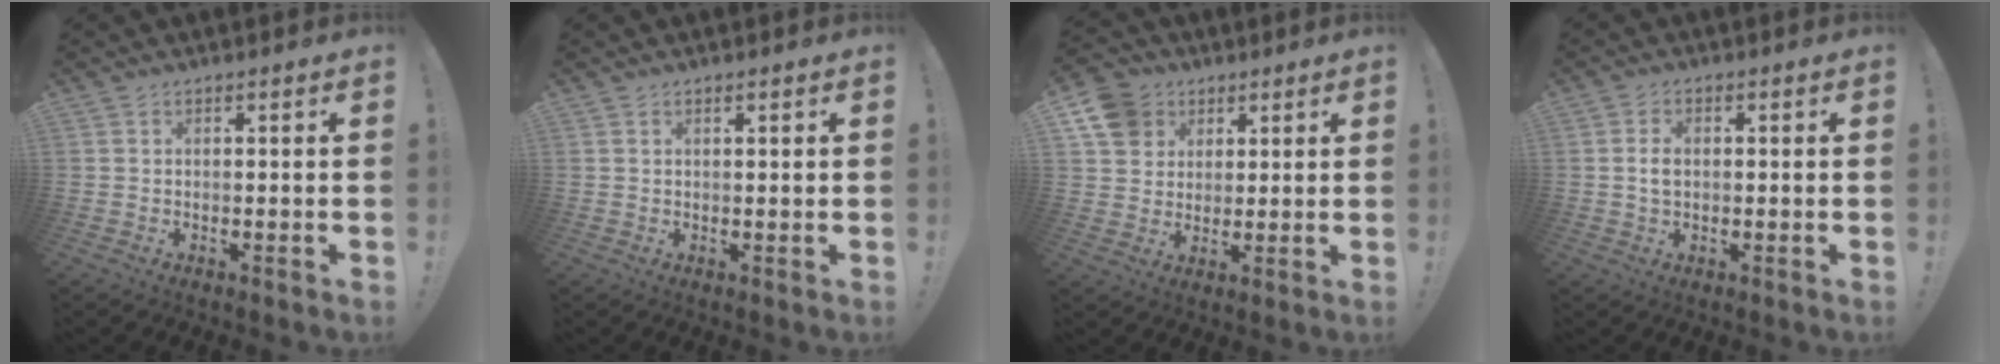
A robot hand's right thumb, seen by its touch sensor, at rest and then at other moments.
{"total": 1.0, "force": [0.5, -0.2, 0.8], "torque": [-0.011, -0.002, 0.008]}
{"total": 10.7, "force": [4.7, 9.0, 3.4], "torque": [-0.057, -0.021, 0.097]}
{"total": 3.1, "force": [0.0, 2.1, 2.3], "torque": [-0.030, 0.003, -0.003]}